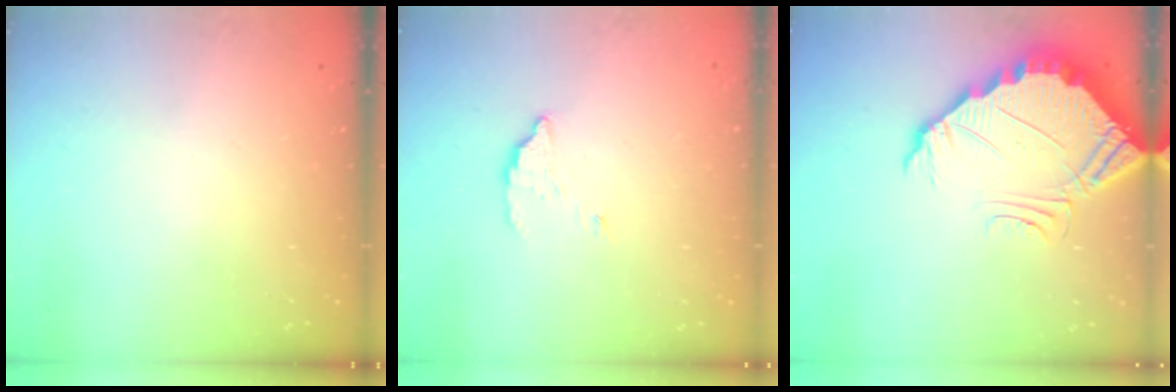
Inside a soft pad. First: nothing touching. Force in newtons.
{"total": 2.9, "press": 2.9, "slide": 0.2}
{"total": 5.7, "press": 5.7, "slide": 0.3}